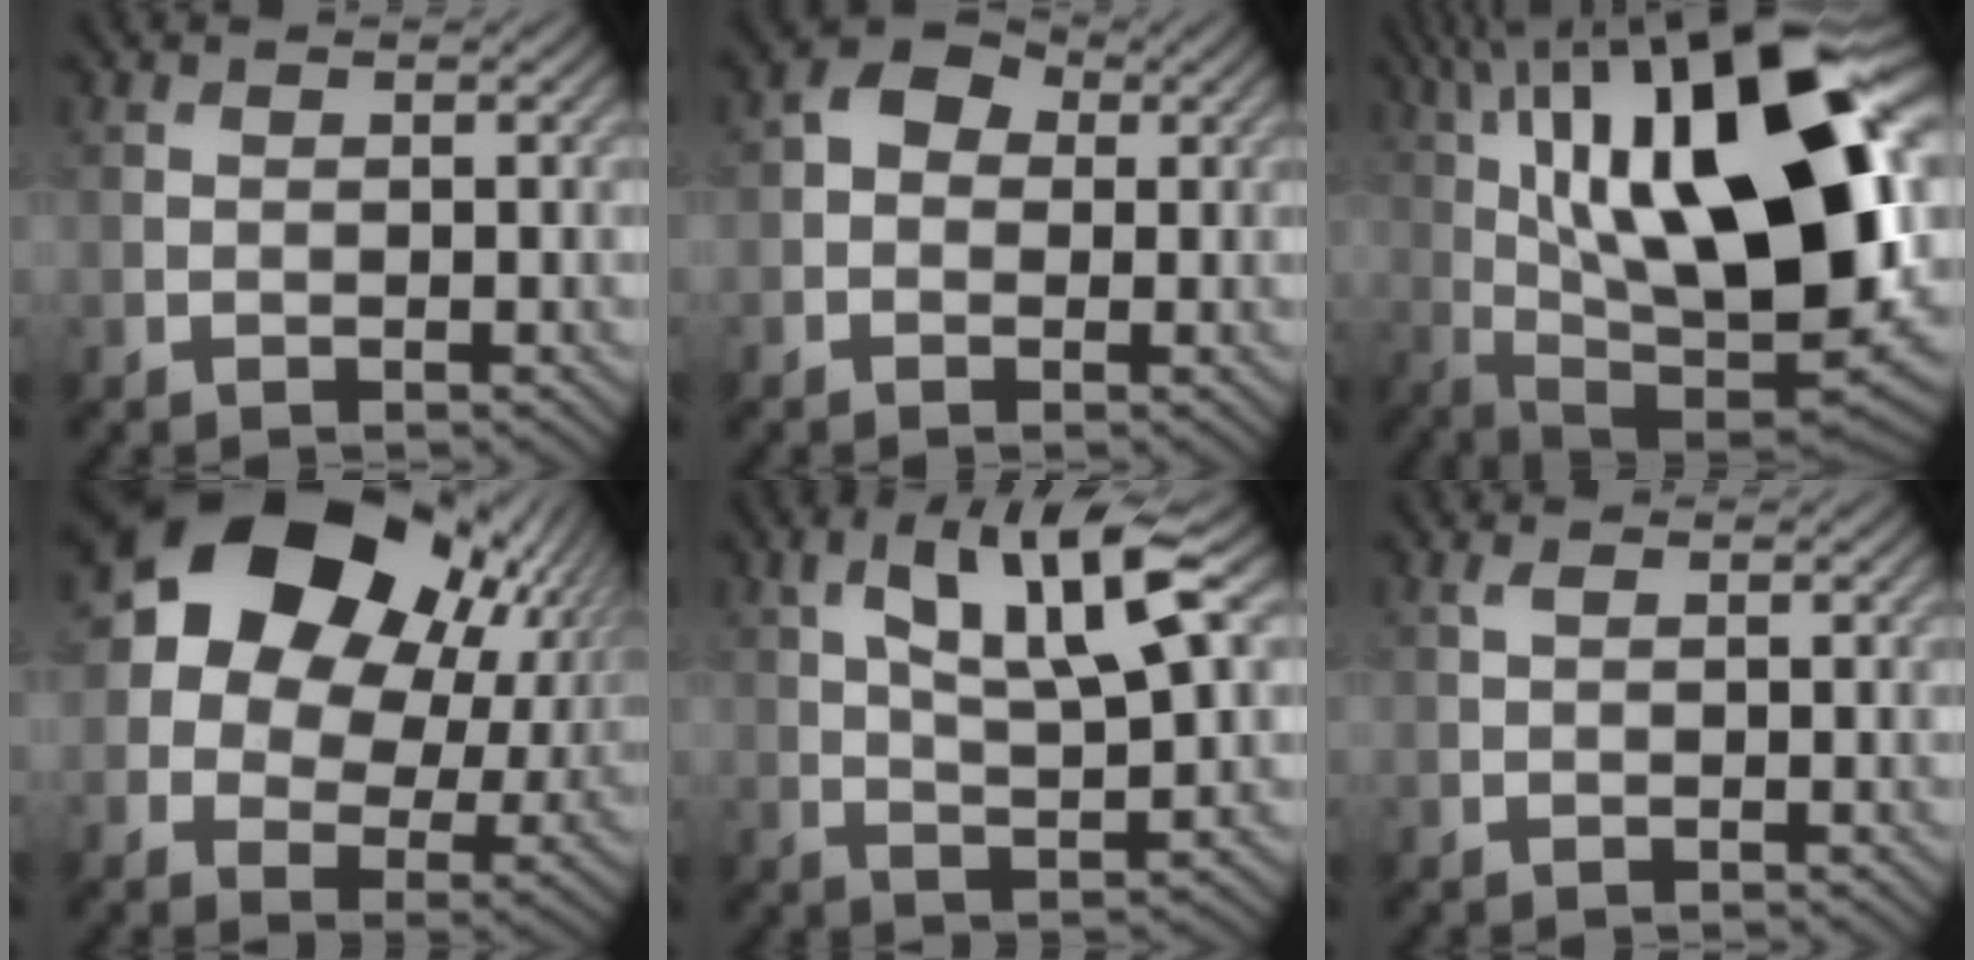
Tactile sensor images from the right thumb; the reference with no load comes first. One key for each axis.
{"total": 3.6, "fx": 0.3, "fy": 2.9, "fz": 2.1, "tx": -0.039, "ty": 0.007, "tz": -0.007}
{"total": 22.4, "fx": 6.6, "fy": 9.4, "fz": 19.2, "tx": -0.336, "ty": 0.040, "tz": 0.108}
{"total": 17.5, "fx": 5.5, "fy": 12.7, "fz": 10.6, "tx": -0.189, "ty": 0.007, "tz": 0.108}
{"total": 10.2, "fx": 3.9, "fy": 2.8, "fz": 9.0, "tx": -0.165, "ty": 0.012, "tz": 0.065}
{"total": 0.6, "fx": 0.3, "fy": 0.1, "fz": 0.6, "tx": -0.017, "ty": 0.006, "tz": 0.006}